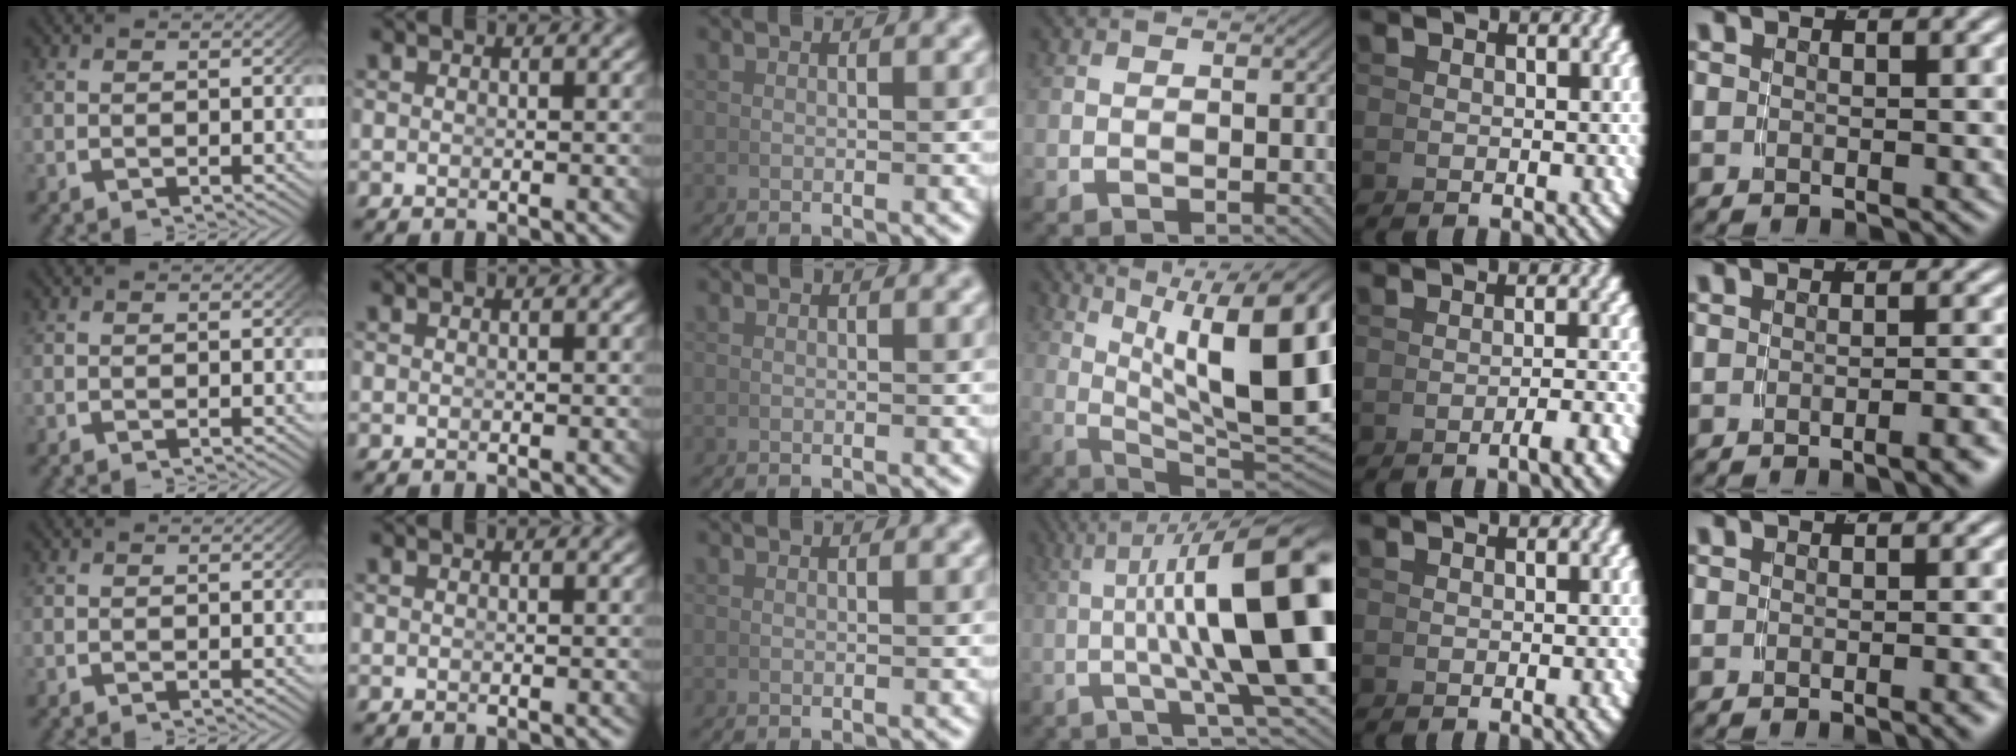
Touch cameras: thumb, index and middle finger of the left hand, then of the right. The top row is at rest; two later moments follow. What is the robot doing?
{"motion": "lift_and_place", "object": "cup"}